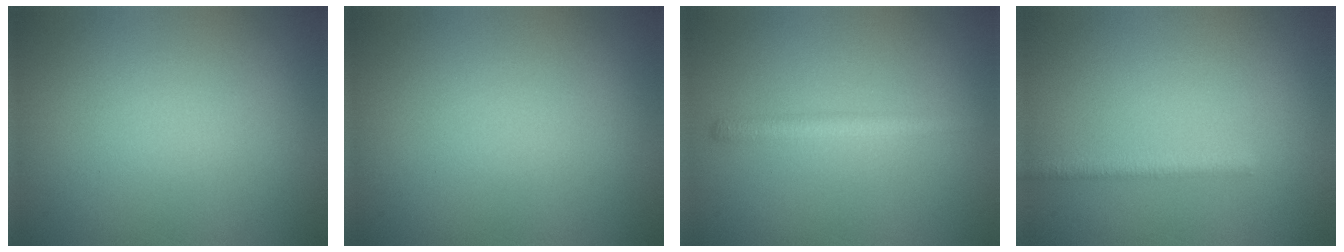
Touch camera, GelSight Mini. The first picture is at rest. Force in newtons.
{"total": 0.0}
{"total": 2.1, "press": 2.1, "slide": 0.1}
{"total": 1.6, "press": 1.6, "slide": 0.0}